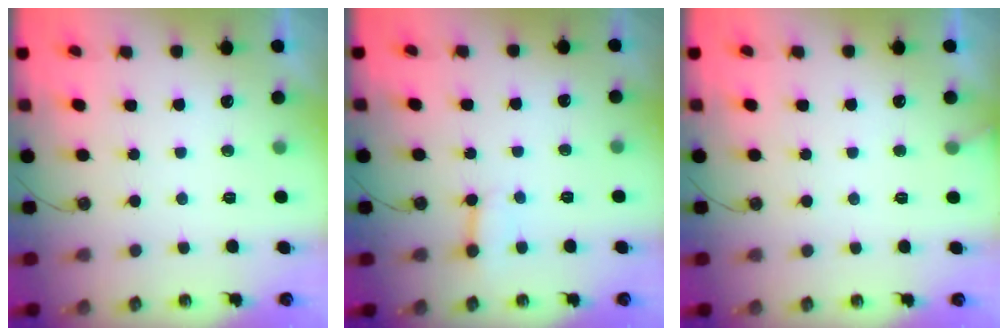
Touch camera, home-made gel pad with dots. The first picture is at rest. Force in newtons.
{"total": 3.9, "press": 3.9, "slide": 0.3}
{"total": 4.5, "press": 4.5, "slide": 0.2}